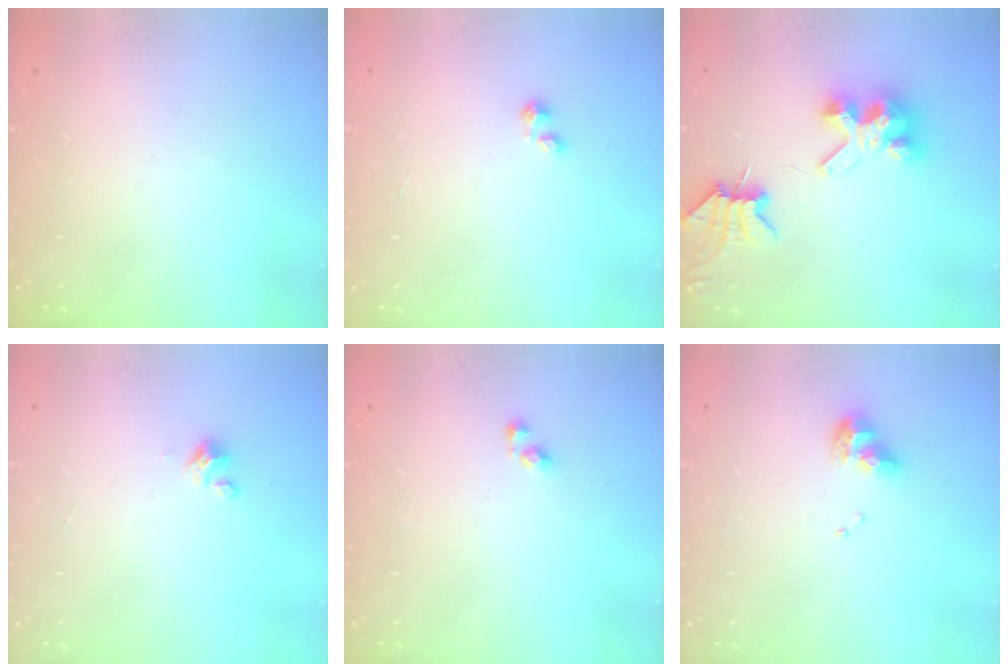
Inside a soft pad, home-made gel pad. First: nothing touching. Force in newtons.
{"total": 0.0}
{"total": 7.0, "press": 7.0, "slide": 0.9}
{"total": 2.0, "press": 2.0, "slide": 0.2}
{"total": 3.1, "press": 3.1, "slide": 0.2}
{"total": 10.1, "press": 10.1, "slide": 1.0}